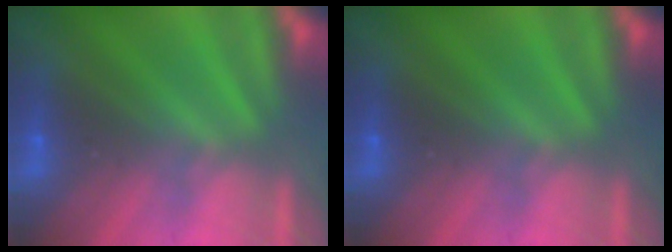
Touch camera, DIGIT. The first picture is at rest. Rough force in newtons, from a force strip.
{"total": 0.0}